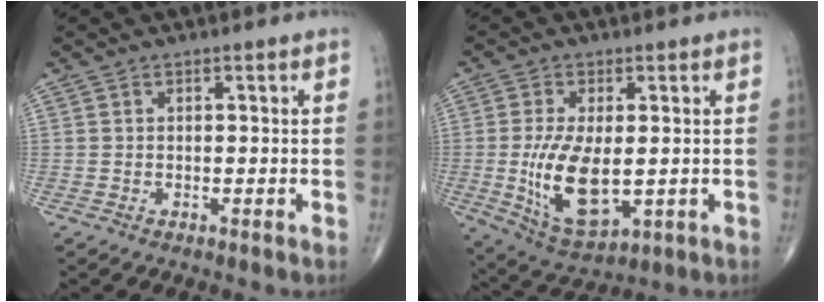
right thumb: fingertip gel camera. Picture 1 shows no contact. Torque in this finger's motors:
{"motor_torque": [1.70, 2.85, 1.19, 0.43, 0.44]}